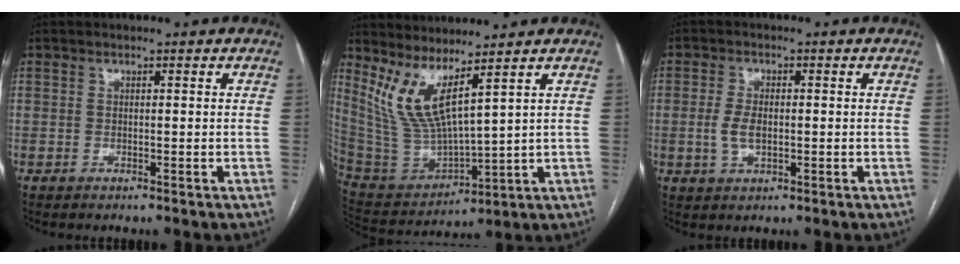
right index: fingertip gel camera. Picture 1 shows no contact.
{"total": 9.8, "force": [6.2, 1.0, 7.5], "torque": [-0.175, -0.017, 0.145]}
{"total": 4.0, "force": [-0.5, 1.9, 3.4], "torque": [-0.077, 0.000, -0.007]}